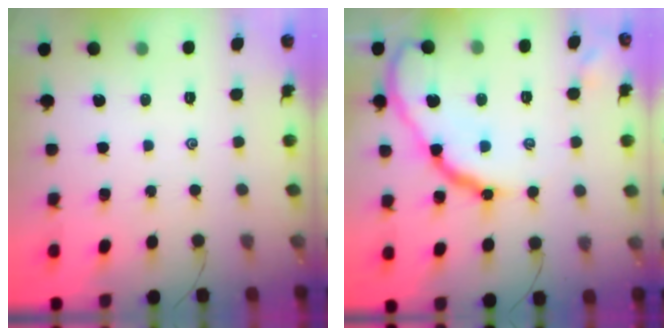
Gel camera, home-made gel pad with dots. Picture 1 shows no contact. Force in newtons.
{"total": 17.6, "press": 17.6, "slide": 1.6}